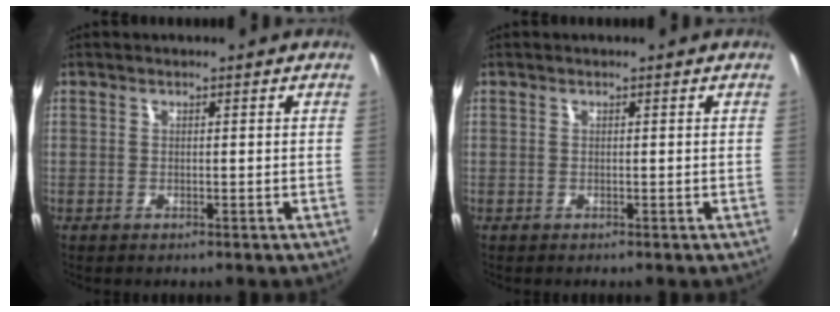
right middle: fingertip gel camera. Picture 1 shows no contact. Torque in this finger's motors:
{"motor_torque": [0.24, -0.34, 0.00, 0.00]}